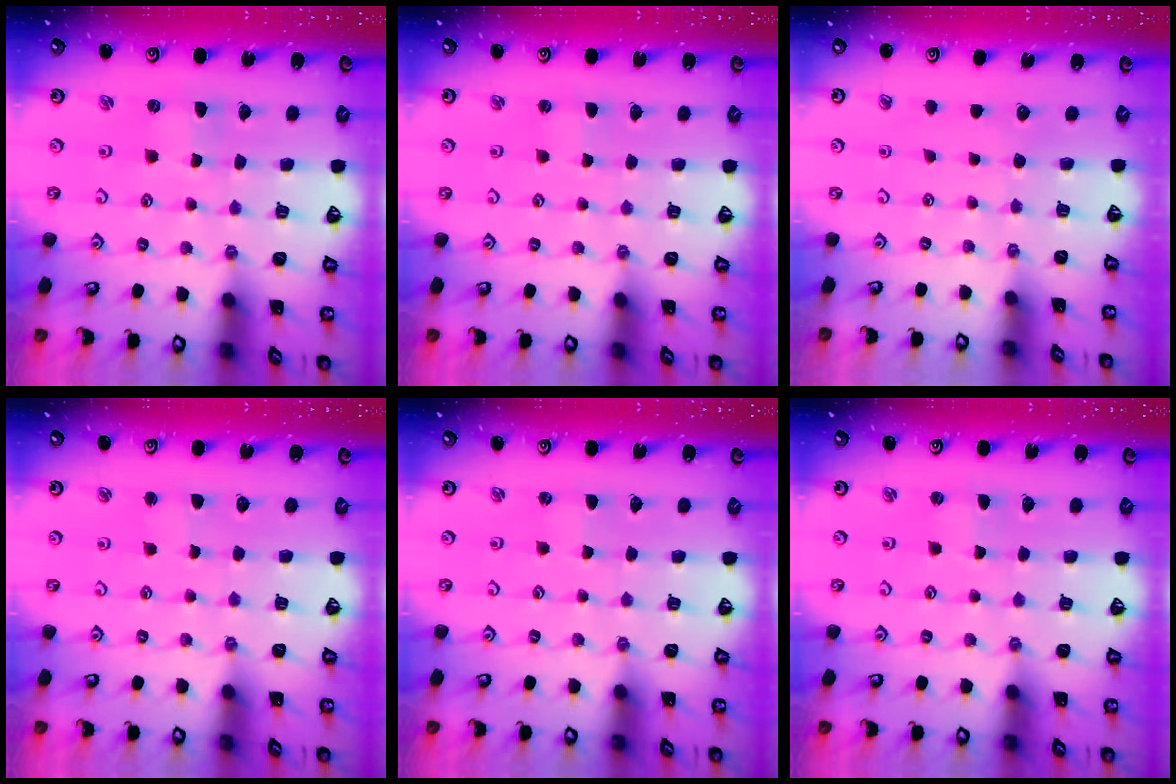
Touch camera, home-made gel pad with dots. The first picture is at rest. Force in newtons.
{"total": 1.6, "press": 1.6, "slide": 0.4}
{"total": 0.0}
{"total": 1.3, "press": 1.3, "slide": 0.2}
{"total": 0.5, "press": 0.5, "slide": 0.0}
{"total": 1.4, "press": 1.3, "slide": 0.3}